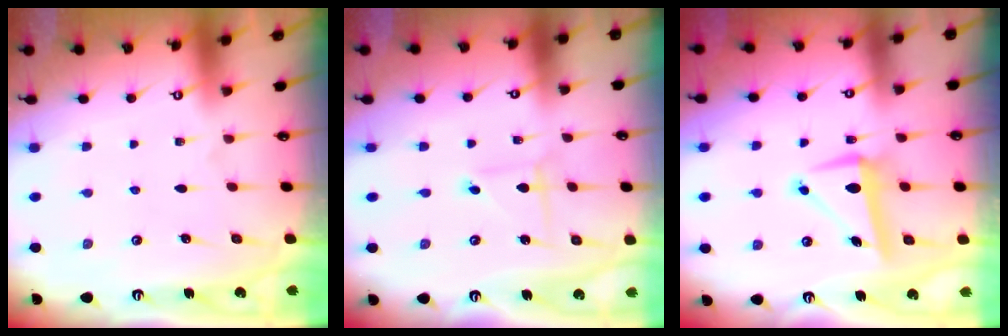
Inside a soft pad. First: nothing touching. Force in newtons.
{"total": 1.6, "press": 1.6, "slide": 0.2}
{"total": 8.5, "press": 8.2, "slide": 2.2}